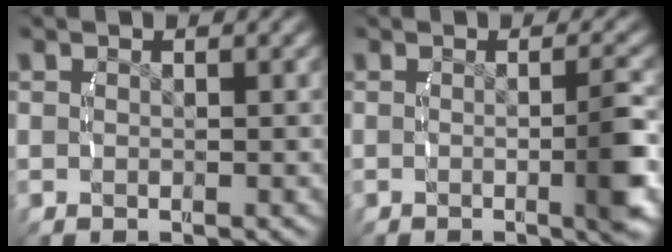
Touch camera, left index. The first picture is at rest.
{"total": 3.7, "force": [-0.8, 0.3, 3.6], "torque": [-0.048, 0.003, -0.017]}